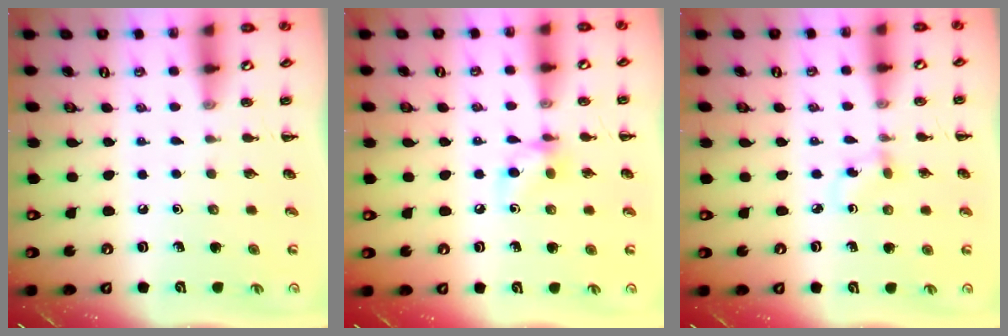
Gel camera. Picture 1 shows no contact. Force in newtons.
{"total": 7.2, "press": 7.2, "slide": 1.0}
{"total": 2.3, "press": 2.0, "slide": 1.1}